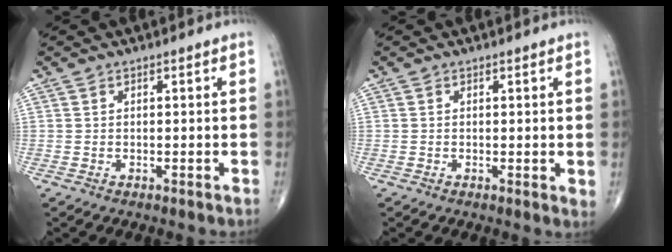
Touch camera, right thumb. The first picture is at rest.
{"total": 1.5, "force": [0.2, 0.5, 1.4], "torque": [-0.021, -0.007, -0.001]}